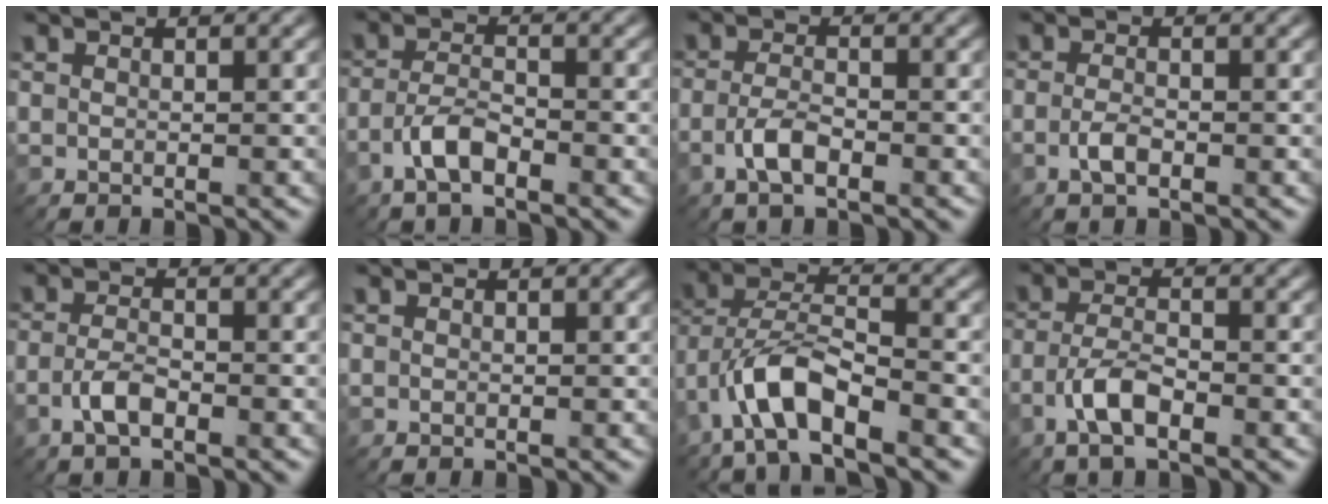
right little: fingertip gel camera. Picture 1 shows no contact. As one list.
[{"total": 2.9, "force": [-1.8, 0.9, 2.0], "torque": [-0.043, 0.008, -0.041]}, {"total": 2.5, "force": [-1.3, 0.9, 1.9], "torque": [-0.042, 0.005, -0.032]}, {"total": 1.5, "force": [-0.7, 0.6, 1.3], "torque": [-0.027, 0.002, -0.017]}, {"total": 2.2, "force": [-1.2, 0.8, 1.6], "torque": [-0.036, 0.005, -0.029]}, {"total": 0.0}, {"total": 5.7, "force": [-3.3, 1.8, 4.2], "torque": [-0.078, 0.010, -0.063]}, {"total": 3.4, "force": [-1.8, 1.1, 2.6], "torque": [-0.056, 0.006, -0.043]}]